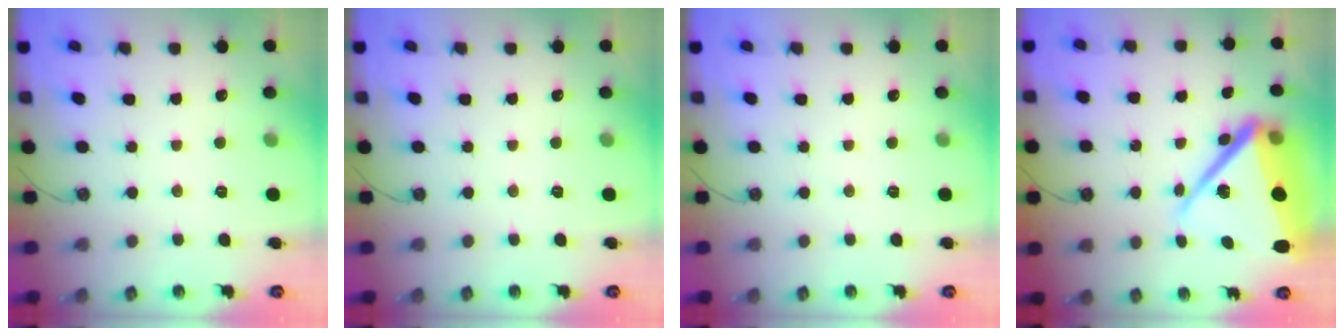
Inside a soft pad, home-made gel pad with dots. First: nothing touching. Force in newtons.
{"total": 0.0}
{"total": 0.0}
{"total": 20.0, "press": 18.7, "slide": 7.1}